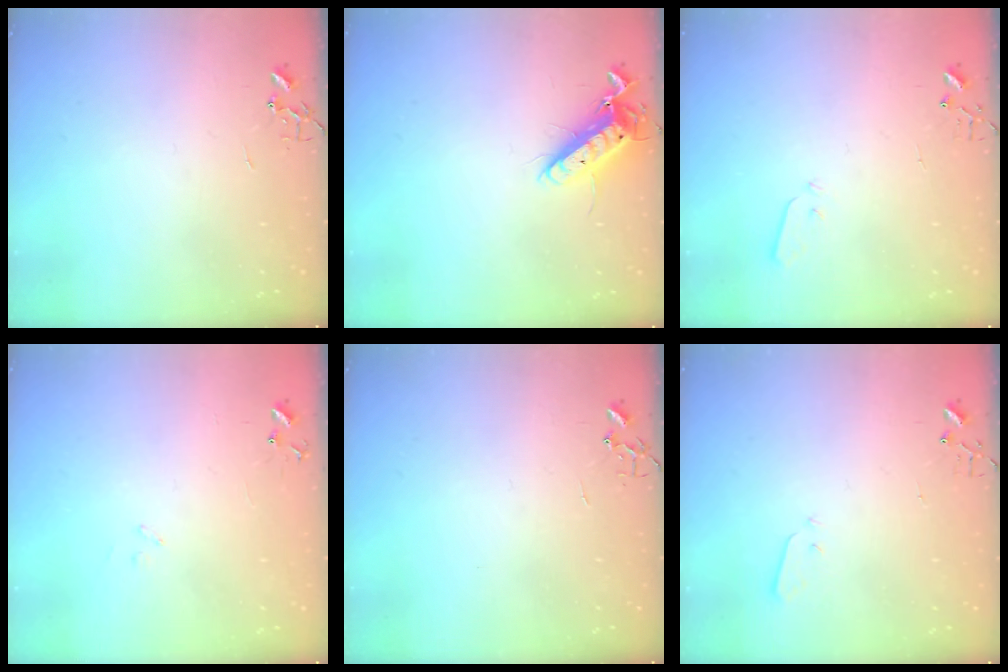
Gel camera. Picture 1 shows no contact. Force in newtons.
{"total": 12.5, "press": 12.4, "slide": 1.6}
{"total": 3.0, "press": 2.9, "slide": 0.7}
{"total": 7.8, "press": 7.8, "slide": 0.7}
{"total": 0.0}
{"total": 2.1, "press": 2.1, "slide": 0.3}